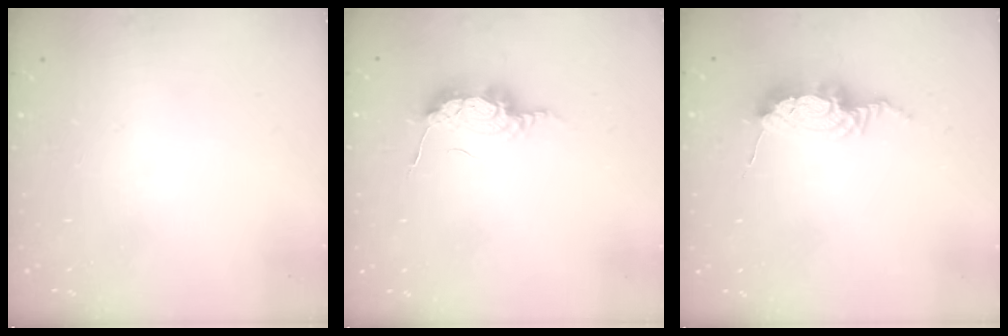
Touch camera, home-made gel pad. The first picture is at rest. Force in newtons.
{"total": 7.4, "press": 7.3, "slide": 0.8}
{"total": 9.2, "press": 9.2, "slide": 1.0}